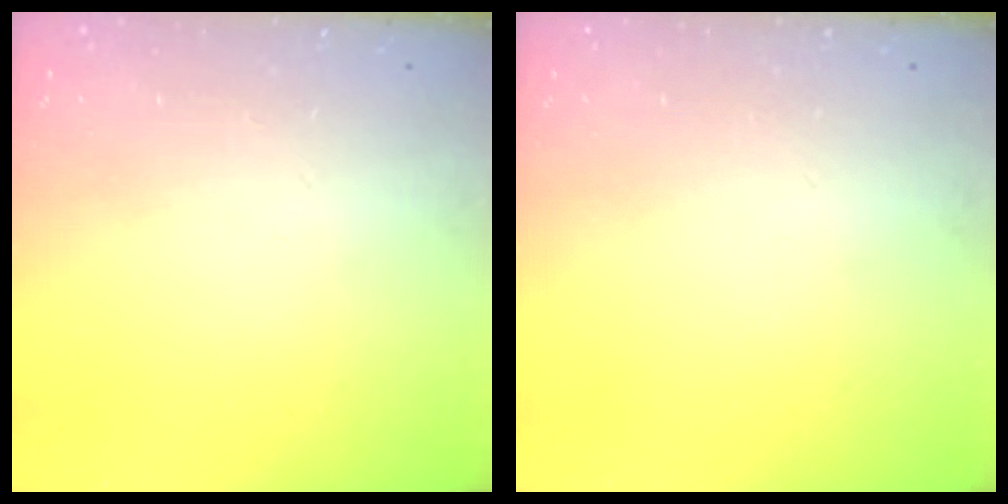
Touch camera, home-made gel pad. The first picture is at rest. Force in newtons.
{"total": 0.0}